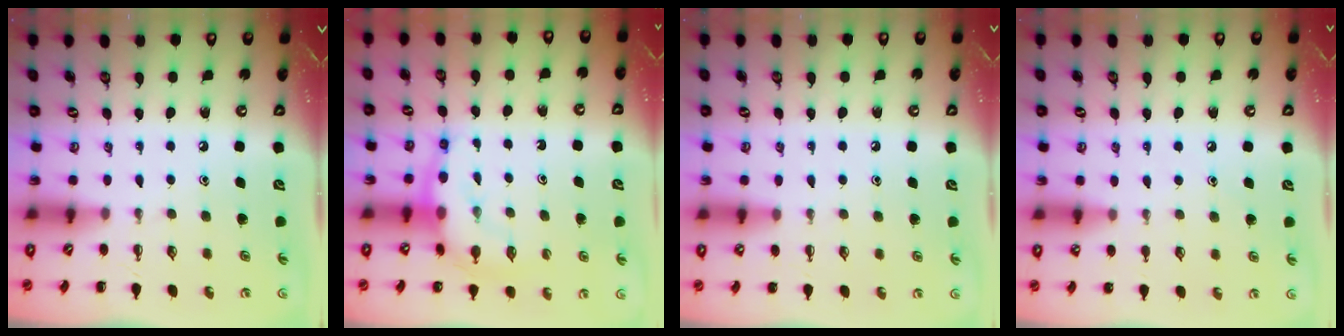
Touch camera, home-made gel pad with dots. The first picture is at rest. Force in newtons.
{"total": 10.6, "press": 10.4, "slide": 2.3}
{"total": 3.3, "press": 3.0, "slide": 1.2}
{"total": 6.2, "press": 5.8, "slide": 2.2}